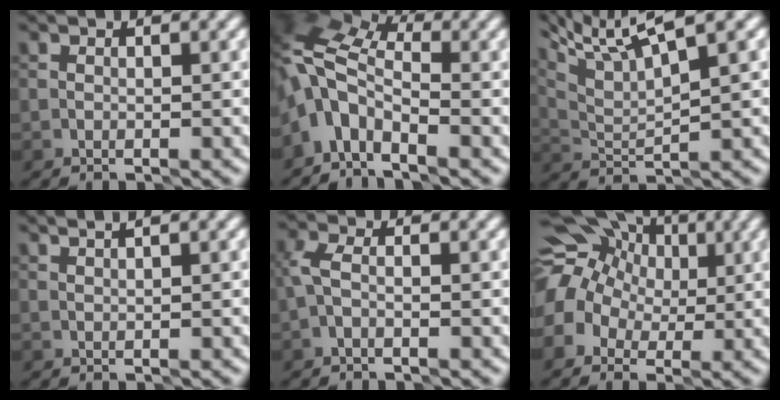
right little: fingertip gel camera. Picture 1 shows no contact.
{"total": 6.5, "force": [-1.1, 3.5, 5.3], "torque": [-0.104, 0.019, -0.046]}
{"total": 6.7, "force": [4.9, 1.1, 4.5], "torque": [-0.079, 0.022, 0.097]}
{"total": 1.4, "force": [1.2, 0.2, 0.7], "torque": [-0.003, -0.001, 0.009]}
{"total": 1.9, "force": [-0.4, 1.0, 1.6], "torque": [-0.039, 0.008, -0.013]}
{"total": 11.8, "force": [3.5, 9.1, 6.7], "torque": [-0.120, 0.042, 0.022]}